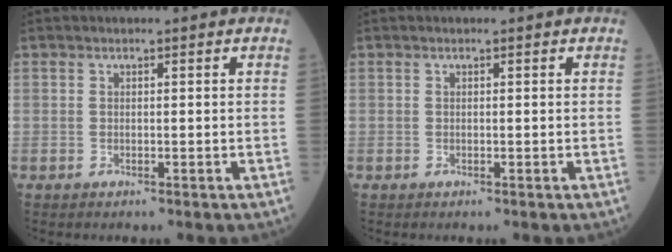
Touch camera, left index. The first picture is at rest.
{"total": 0.0}